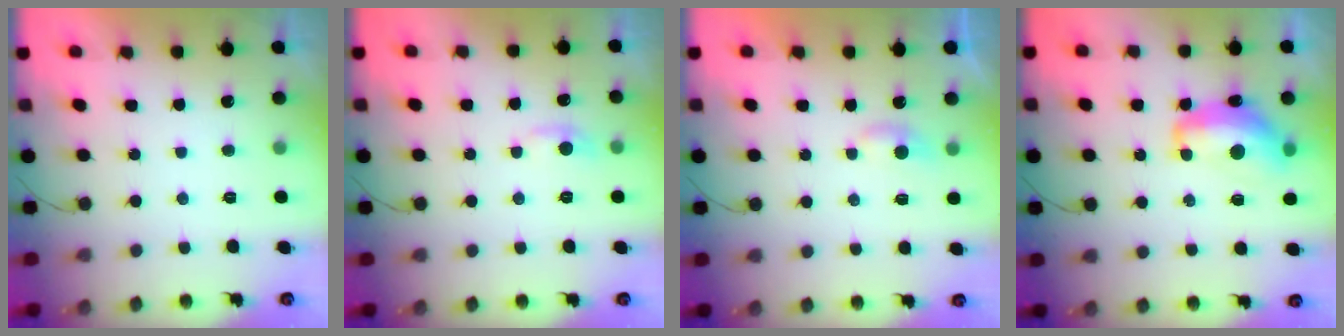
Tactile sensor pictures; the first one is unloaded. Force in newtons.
{"total": 5.5, "press": 5.5, "slide": 0.5}
{"total": 3.5, "press": 3.5, "slide": 0.3}
{"total": 12.6, "press": 12.6, "slide": 1.3}